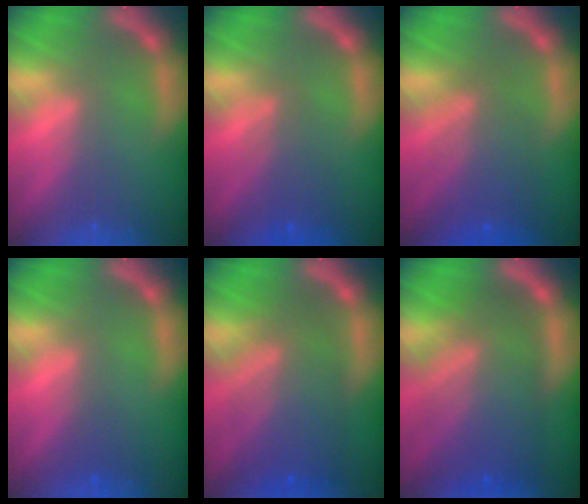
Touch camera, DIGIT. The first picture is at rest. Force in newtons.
{"total": 3.5}
{"total": 6.0}
{"total": 1.0}
{"total": 8.5}
{"total": 10.0}